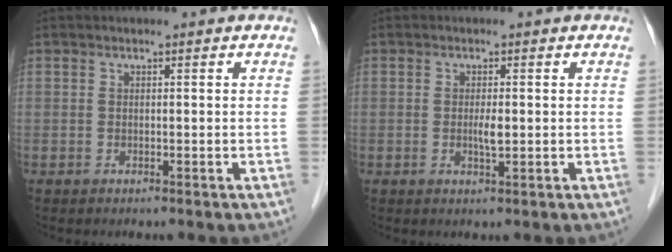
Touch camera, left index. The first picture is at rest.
{"total": 1.8, "force": [0.0, 0.3, 1.8], "torque": [-0.036, -0.002, 0.002]}